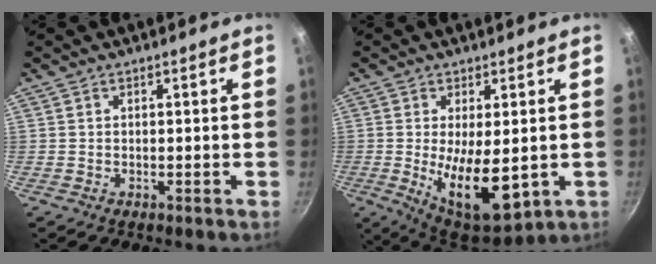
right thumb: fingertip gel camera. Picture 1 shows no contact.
{"total": 13.9, "force": [-1.6, 6.1, 12.4], "torque": [-0.184, -0.016, -0.005]}